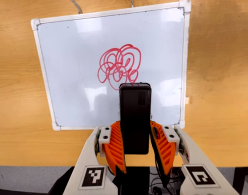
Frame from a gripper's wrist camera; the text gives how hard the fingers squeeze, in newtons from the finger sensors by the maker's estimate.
{"total": 4.9, "left": 3.4, "right": 6.5}